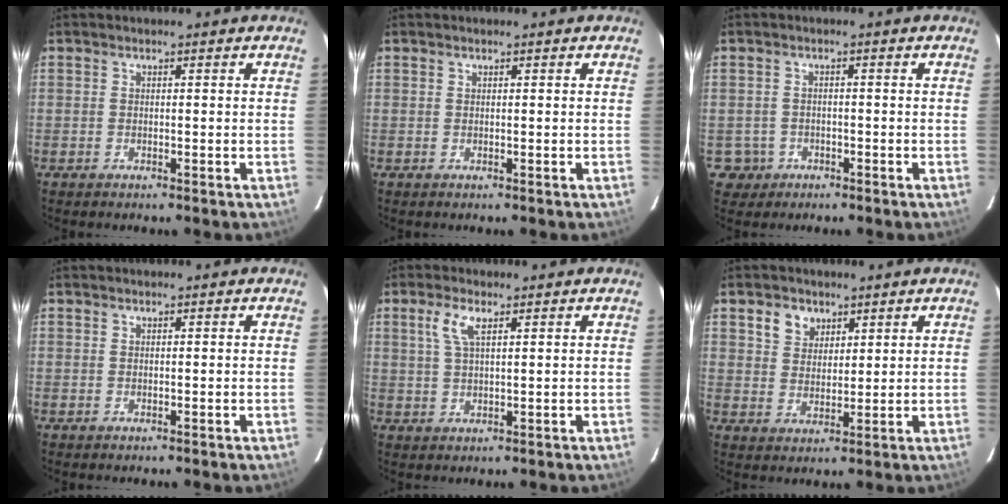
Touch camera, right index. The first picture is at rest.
{"total": 0.0}
{"total": 3.9, "force": [-1.4, 3.6, 0.1], "torque": [-0.012, 0.014, -0.019]}
{"total": 0.0}
{"total": 4.2, "force": [2.0, 1.4, 3.4], "torque": [-0.070, 0.006, 0.042]}
{"total": 5.1, "force": [2.8, 3.9, 1.7], "torque": [-0.026, 0.015, 0.056]}